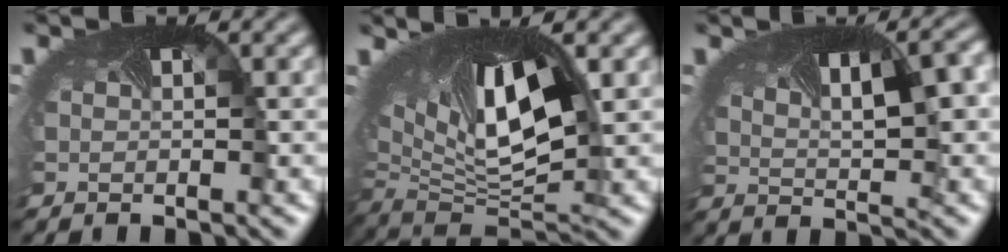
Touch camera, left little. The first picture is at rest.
{"total": 12.5, "force": [2.2, 5.5, 11.0], "torque": [-0.193, -0.005, 0.038]}
{"total": 6.0, "force": [1.6, 2.4, 5.2], "torque": [-0.071, 0.003, 0.030]}